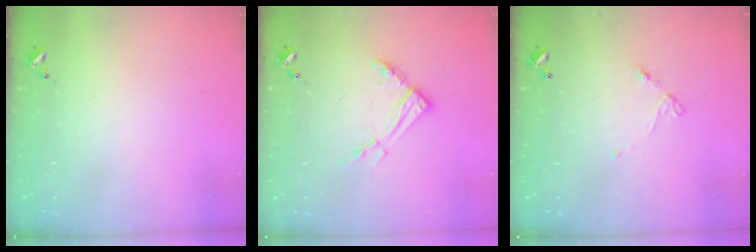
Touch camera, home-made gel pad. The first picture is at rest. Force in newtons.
{"total": 8.9, "press": 8.9, "slide": 0.8}
{"total": 4.5, "press": 4.5, "slide": 0.3}